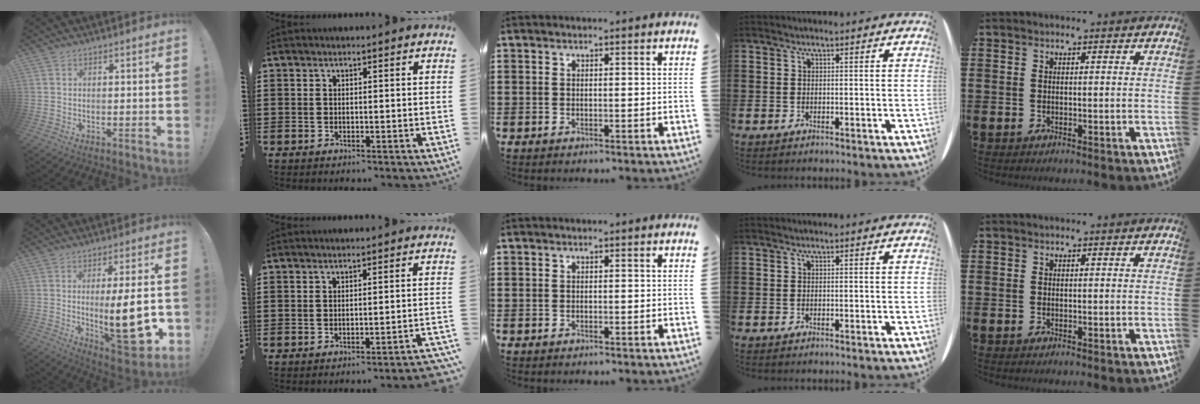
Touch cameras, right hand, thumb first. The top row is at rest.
{"thumb": {"total": 17.9, "force": [-1.3, 5.1, 17.1], "torque": [-0.239, -0.012, -0.011]}, "index": {"total": 1.6, "force": [-1.4, -0.5, 0.8], "torque": [-0.013, -0.004, -0.027]}}